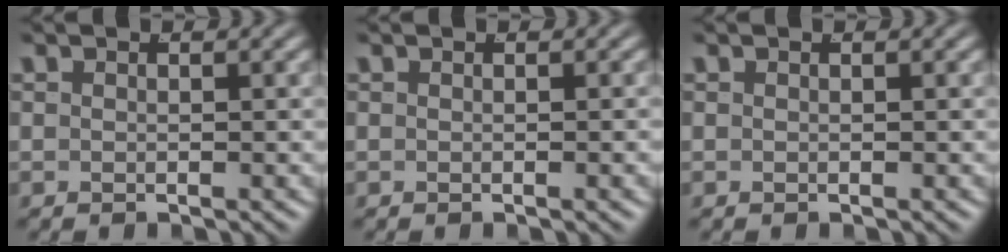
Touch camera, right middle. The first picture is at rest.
{"total": 0.0}
{"total": 0.0}